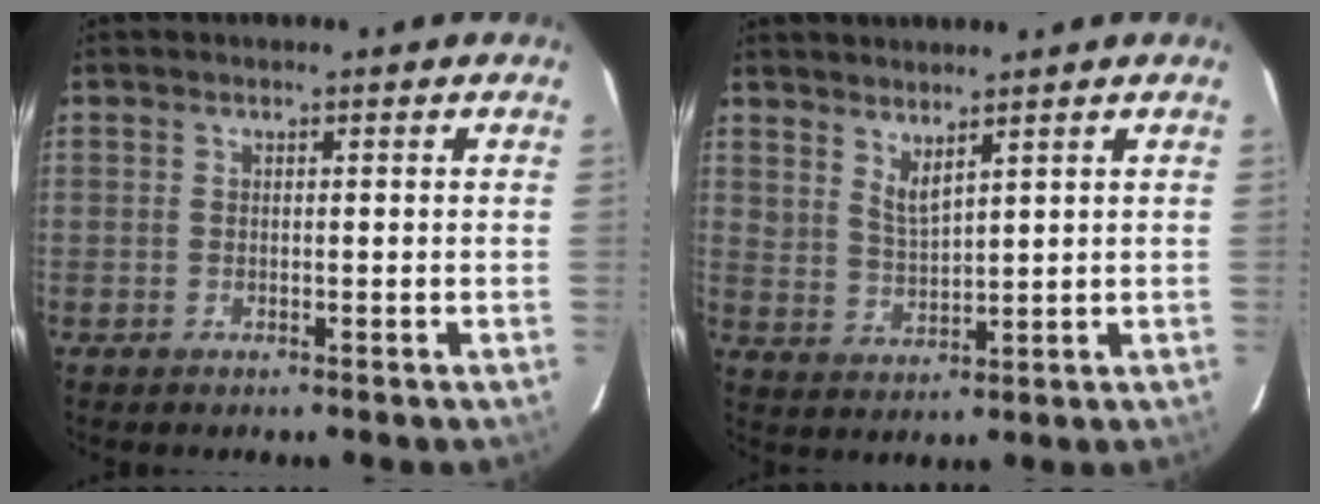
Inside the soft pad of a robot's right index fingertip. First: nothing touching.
{"total": 4.3, "force": [3.6, 0.8, 2.3], "torque": [-0.042, -0.008, 0.067]}